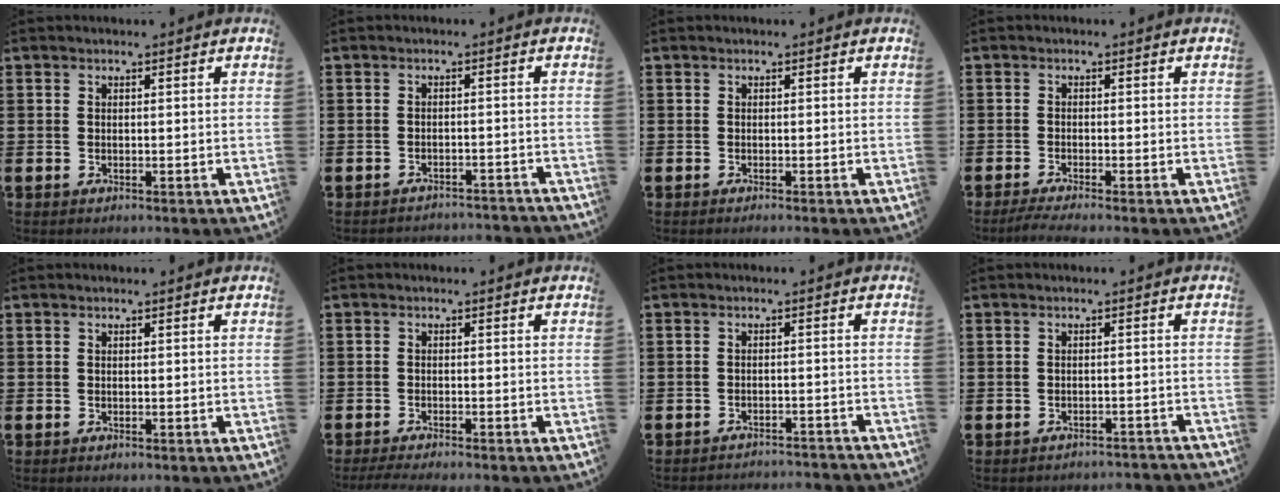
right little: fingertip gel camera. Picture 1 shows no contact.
{"total": 1.6, "force": [-1.6, -0.1, -0.1], "torque": [-0.003, 0.004, -0.034]}
{"total": 0.0}
{"total": 1.4, "force": [-1.0, 0.0, 1.0], "torque": [-0.016, -0.001, -0.019]}
{"total": 0.0}
{"total": 1.3, "force": [-1.1, 0.0, 0.8], "torque": [-0.013, 0.000, -0.020]}
{"total": 1.8, "force": [-1.8, -0.2, -0.1], "torque": [-0.002, 0.005, -0.038]}
{"total": 1.3, "force": [-1.3, -0.1, 0.0], "torque": [-0.004, 0.004, -0.027]}